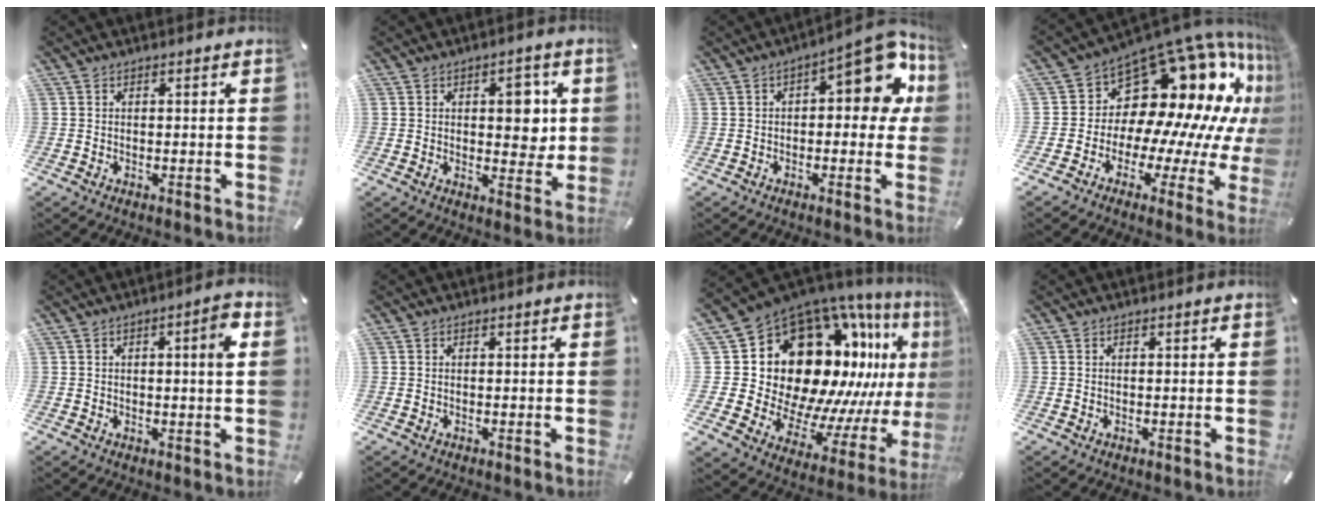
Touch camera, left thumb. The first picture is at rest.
{"total": 8.2, "force": [1.7, 5.0, 6.2], "torque": [-0.062, -0.011, 0.018]}
{"total": 12.0, "force": [3.8, 5.8, 9.8], "torque": [-0.105, -0.036, 0.058]}
{"total": 18.9, "force": [11.9, 10.9, 9.9], "torque": [-0.108, -0.154, 0.224]}
{"total": 4.5, "force": [1.1, 1.0, 4.3], "torque": [-0.059, -0.005, 0.010]}
{"total": 0.0}
{"total": 27.2, "force": [9.5, 18.5, 17.5], "torque": [-0.287, -0.138, 0.211]}
{"total": 0.0}